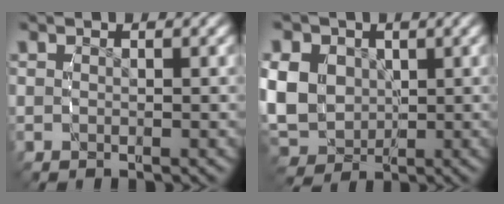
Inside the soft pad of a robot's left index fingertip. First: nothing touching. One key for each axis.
{"total": 8.2, "fx": -0.2, "fy": 7.4, "fz": 3.5, "tx": -0.100, "ty": -0.032, "tz": 0.007}